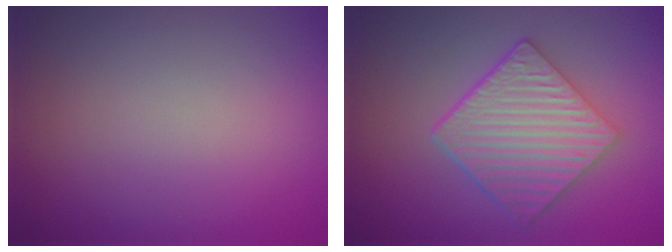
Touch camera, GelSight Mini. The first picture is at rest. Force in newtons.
{"total": 5.8, "press": 4.6, "slide": 3.5}